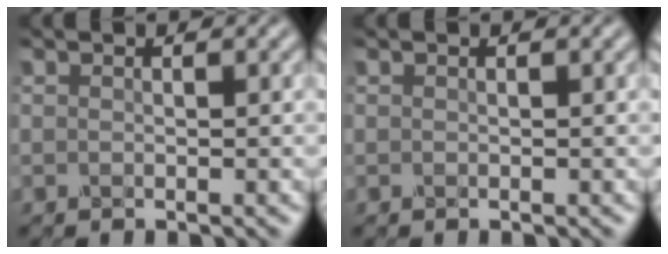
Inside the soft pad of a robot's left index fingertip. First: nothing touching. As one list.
[{"total": 0.0}]